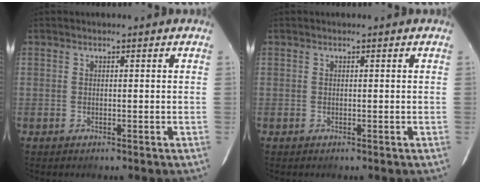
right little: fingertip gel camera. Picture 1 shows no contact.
{"total": 0.0}